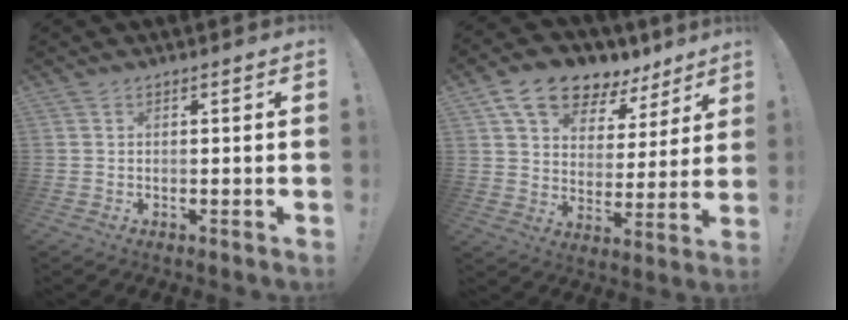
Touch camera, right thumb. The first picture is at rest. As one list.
[{"total": 13.2, "force": [10.1, 6.5, 5.3], "torque": [-0.098, -0.074, 0.183]}]